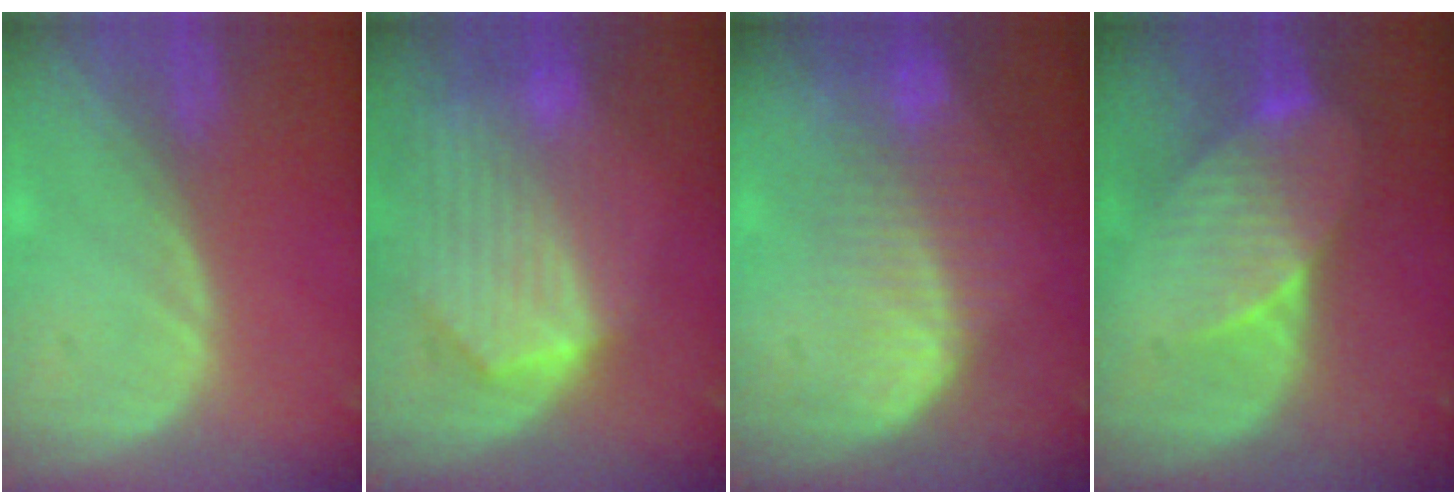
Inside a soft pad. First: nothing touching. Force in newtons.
{"total": 10.4, "press": 9.2, "slide": 4.9}
{"total": 8.5, "press": 7.2, "slide": 4.6}
{"total": 8.4, "press": 7.5, "slide": 3.8}